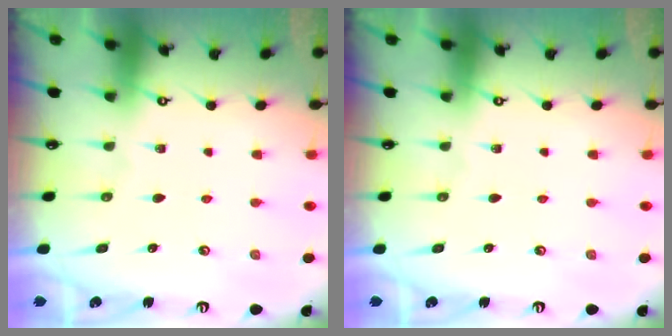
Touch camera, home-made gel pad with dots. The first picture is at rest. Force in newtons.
{"total": 0.0}